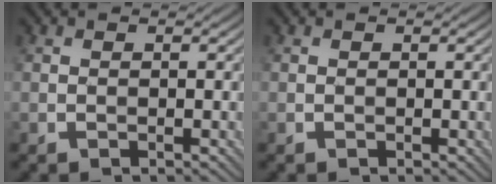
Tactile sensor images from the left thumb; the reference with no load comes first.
{"total": 0.0}